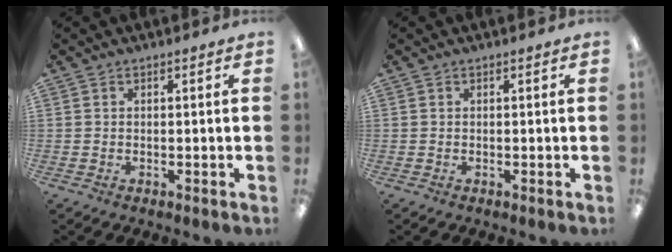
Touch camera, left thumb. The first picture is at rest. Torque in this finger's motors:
{"motor_torque": [0.01, 0.01, 0.00, 0.00, 0.00]}